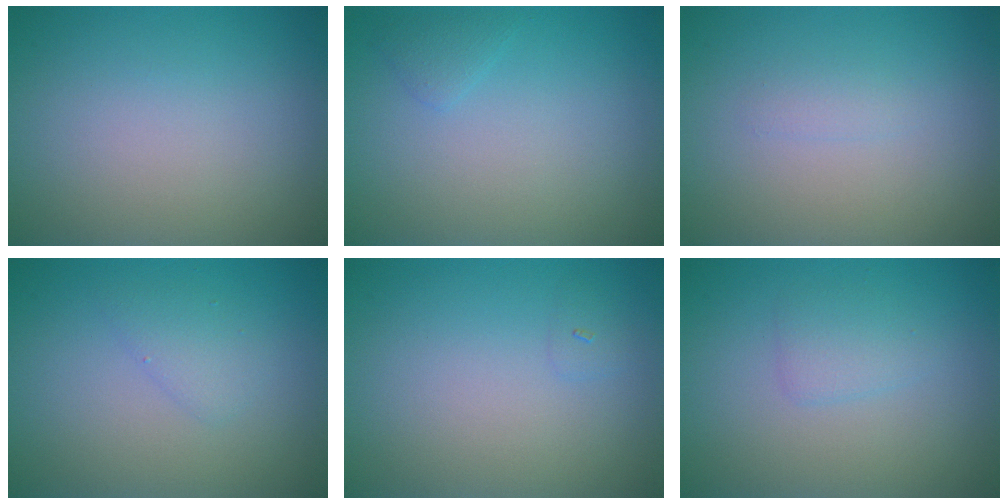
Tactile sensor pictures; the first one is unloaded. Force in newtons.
{"total": 0.9, "press": 0.9, "slide": 0.1}
{"total": 0.8, "press": 0.8, "slide": 0.0}
{"total": 1.5, "press": 1.5, "slide": 0.1}
{"total": 0.6, "press": 0.6, "slide": 0.1}
{"total": 1.5, "press": 1.5, "slide": 0.1}